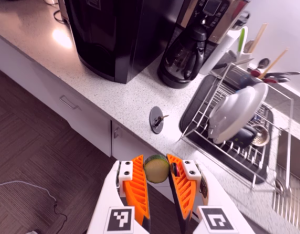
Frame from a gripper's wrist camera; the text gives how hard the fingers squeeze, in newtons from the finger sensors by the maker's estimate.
{"total": 11.0, "left": 10.9, "right": 11.2}